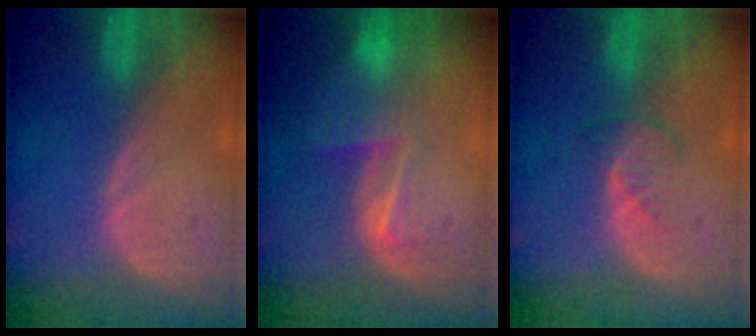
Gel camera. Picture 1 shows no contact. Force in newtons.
{"total": 6.6, "press": 5.6, "slide": 3.6}
{"total": 2.5, "press": 2.5, "slide": 0.3}